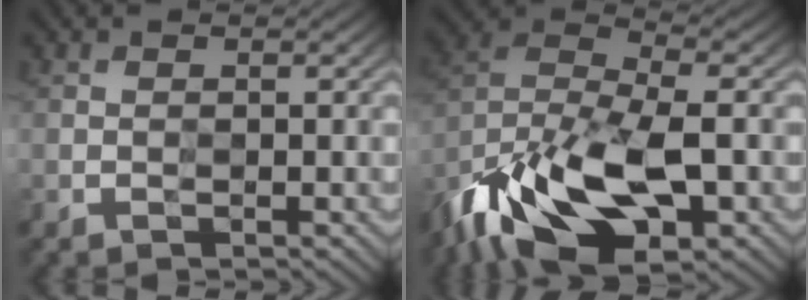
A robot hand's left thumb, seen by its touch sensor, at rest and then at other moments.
{"total": 16.5, "force": [-9.2, 7.0, 11.8], "torque": [-0.251, -0.016, -0.167]}